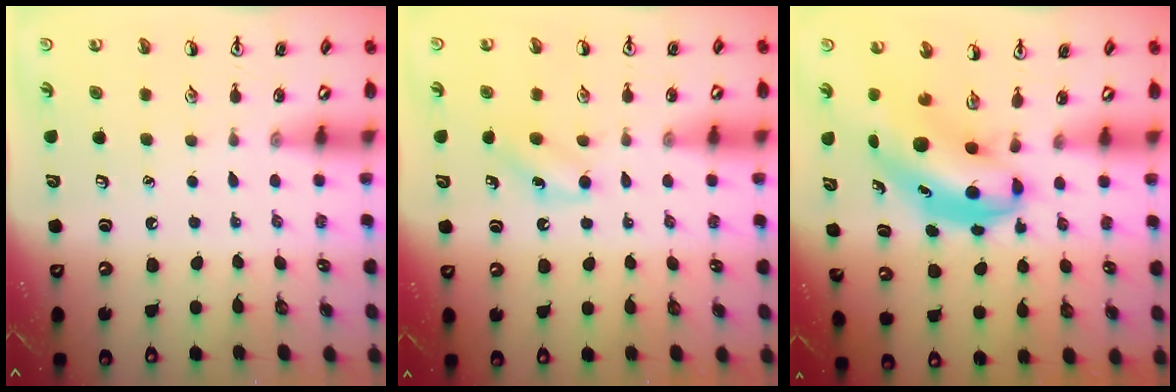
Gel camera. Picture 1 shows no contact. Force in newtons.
{"total": 7.5, "press": 7.3, "slide": 1.8}
{"total": 6.6, "press": 6.4, "slide": 1.8}